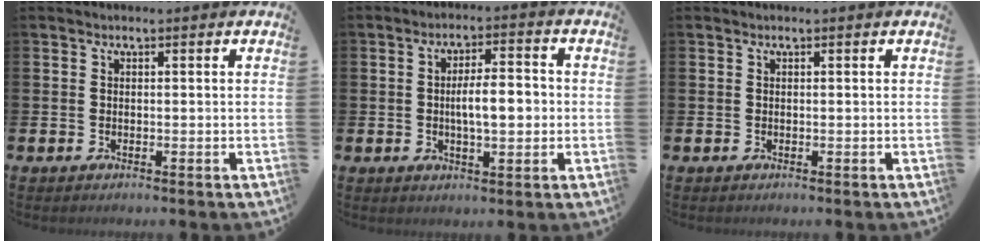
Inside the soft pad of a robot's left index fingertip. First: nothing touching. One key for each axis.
{"total": 5.5, "fx": -0.4, "fy": 2.1, "fz": 5.0, "tx": -0.081, "ty": 0.004, "tz": -0.014}
{"total": 0.0}